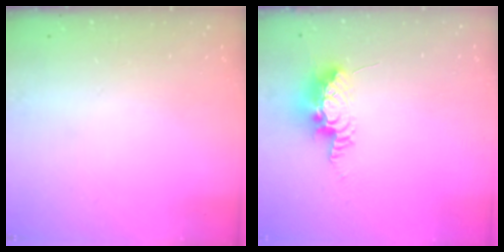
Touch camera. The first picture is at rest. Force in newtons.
{"total": 8.6, "press": 8.5, "slide": 0.7}